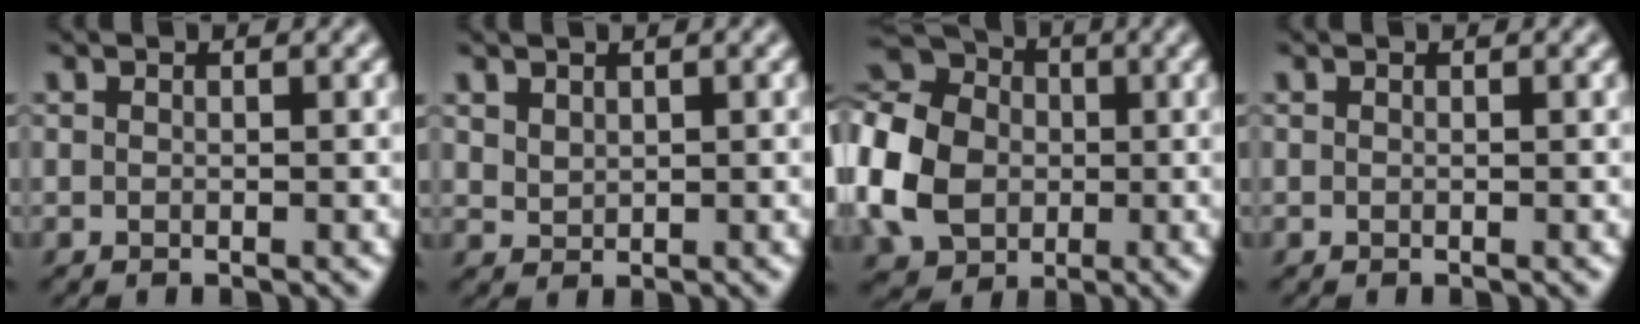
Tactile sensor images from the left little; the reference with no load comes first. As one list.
[{"total": 1.1, "force": [0.7, 0.7, 0.4], "torque": [-0.012, -0.004, 0.019]}, {"total": 10.4, "force": [-1.9, 8.4, 5.8], "torque": [-0.156, 0.006, -0.056]}, {"total": 0.0}]